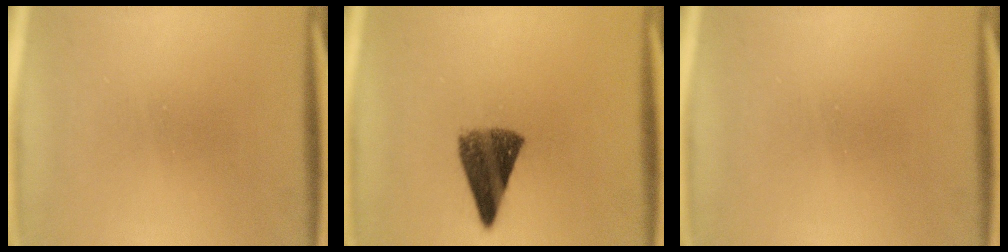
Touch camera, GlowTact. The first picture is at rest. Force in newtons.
{"total": 8.4}
{"total": 0.0}